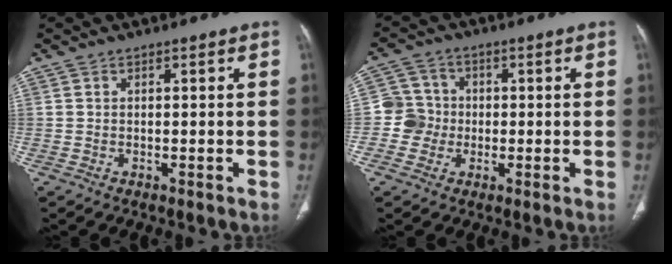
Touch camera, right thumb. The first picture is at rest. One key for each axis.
{"total": 5.9, "fx": -0.8, "fy": 5.8, "fz": 0.7, "tx": 0.017, "ty": 0.013, "tz": -0.024}